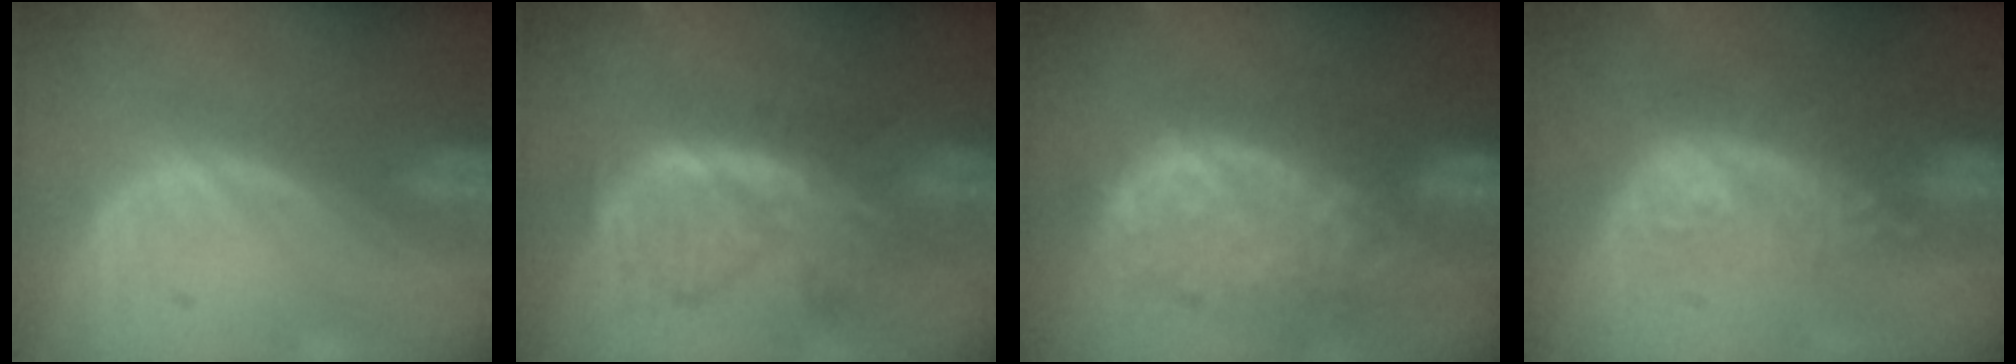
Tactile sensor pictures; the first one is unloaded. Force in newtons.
{"total": 7.7, "press": 6.9, "slide": 3.3}
{"total": 11.4, "press": 9.7, "slide": 5.9}
{"total": 9.7, "press": 8.1, "slide": 5.3}